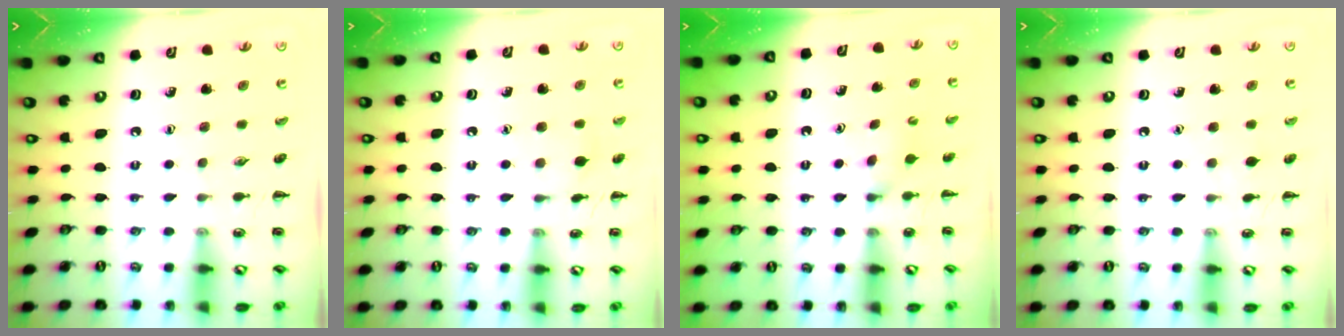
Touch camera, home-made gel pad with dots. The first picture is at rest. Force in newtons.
{"total": 6.2, "press": 5.9, "slide": 1.9}
{"total": 2.5, "press": 2.4, "slide": 0.9}
{"total": 3.4, "press": 3.1, "slide": 1.3}